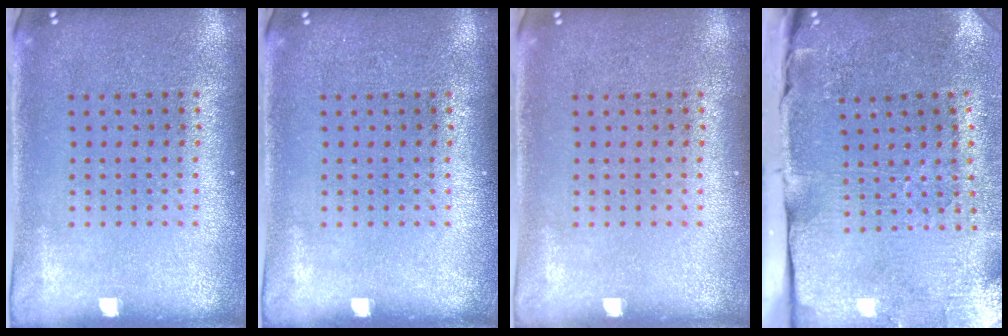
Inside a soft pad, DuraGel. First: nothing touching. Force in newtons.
{"total": 0.0}
{"total": 0.0}
{"total": 4.2, "press": 3.7, "slide": 2.1}